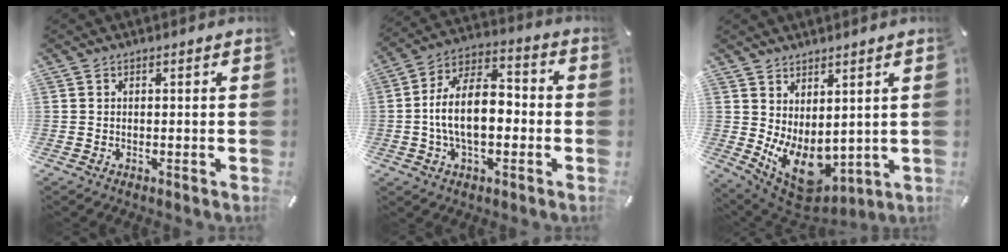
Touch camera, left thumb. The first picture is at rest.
{"total": 14.1, "force": [-2.6, 8.2, 11.2], "torque": [-0.209, 0.014, -0.049]}
{"total": 9.7, "force": [-0.6, 7.3, 6.4], "torque": [-0.104, -0.017, -0.002]}